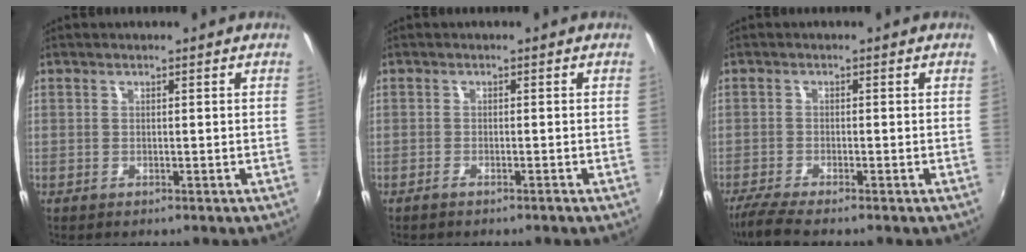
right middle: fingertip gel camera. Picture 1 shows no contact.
{"total": 1.1, "force": [-1.0, 0.0, 0.5], "torque": [-0.015, -0.001, -0.021]}
{"total": 4.8, "force": [-4.0, 0.2, 2.7], "torque": [-0.072, -0.021, -0.076]}